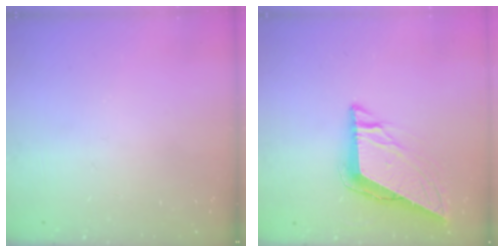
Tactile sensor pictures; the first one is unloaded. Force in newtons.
{"total": 8.7, "press": 8.6, "slide": 0.7}